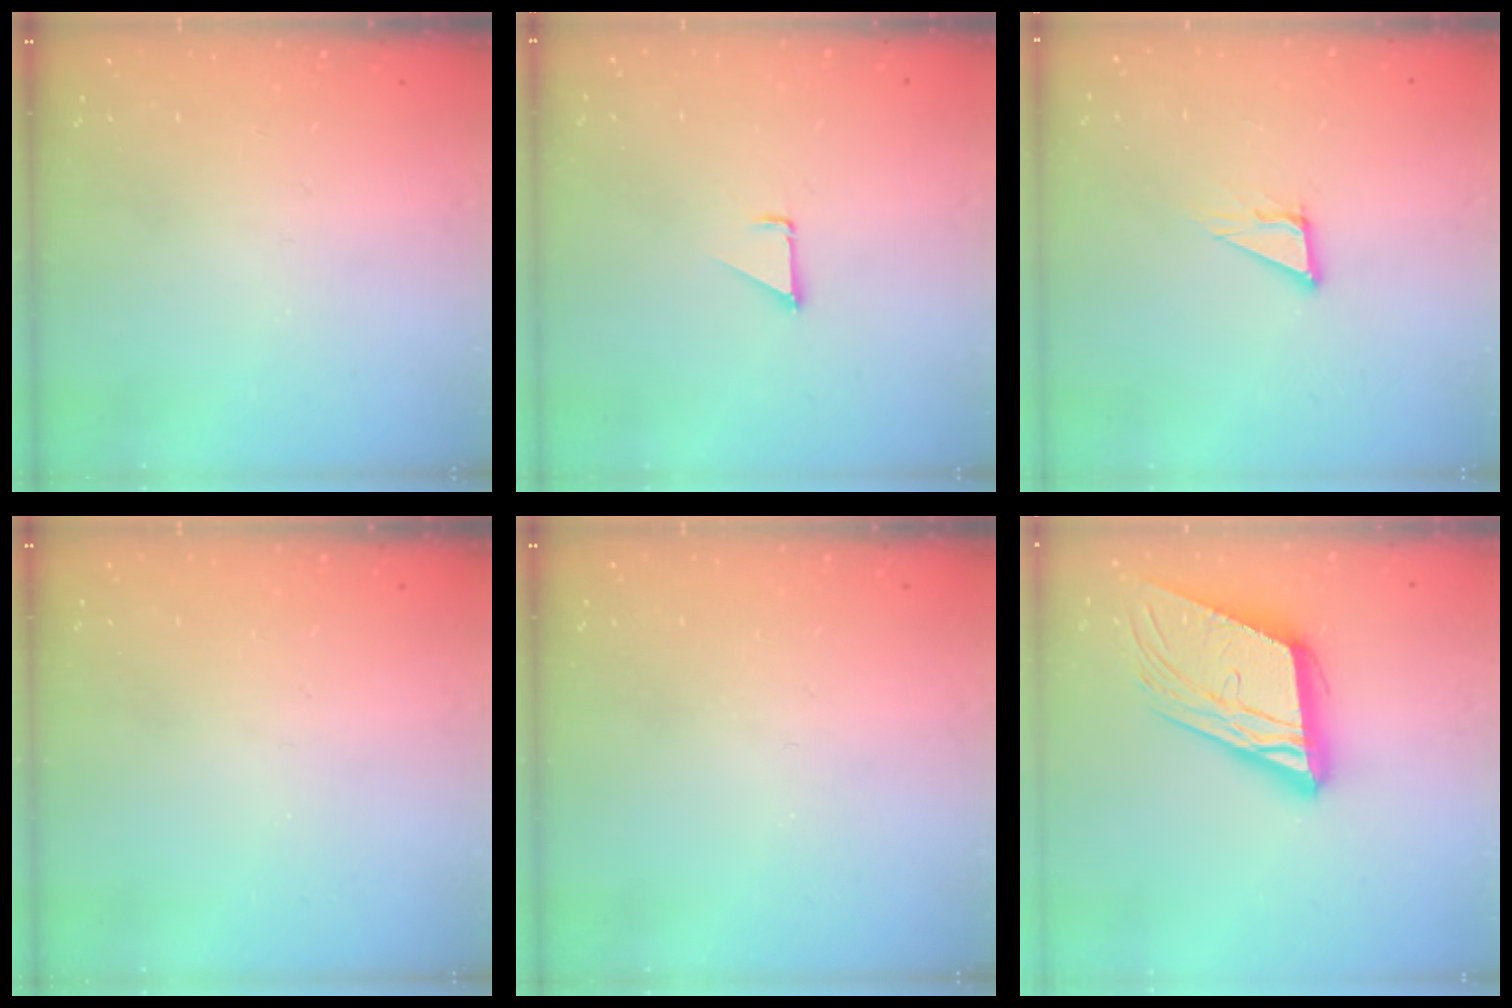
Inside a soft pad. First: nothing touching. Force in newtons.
{"total": 1.1, "press": 1.1, "slide": 0.1}
{"total": 5.1, "press": 5.1, "slide": 0.5}
{"total": 0.0}
{"total": 0.0}
{"total": 18.1, "press": 17.7, "slide": 3.6}